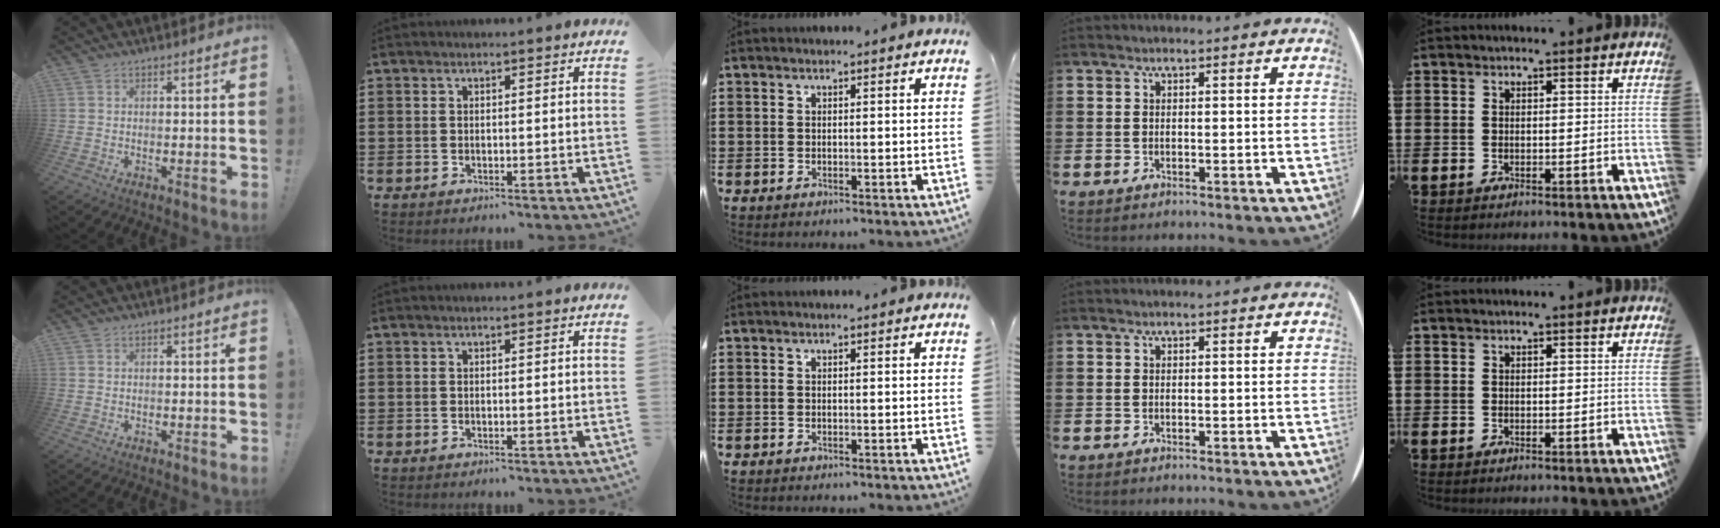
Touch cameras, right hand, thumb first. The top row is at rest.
{}